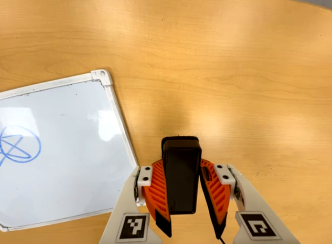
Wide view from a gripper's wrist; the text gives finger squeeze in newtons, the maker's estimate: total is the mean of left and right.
{"total": 8.9, "left": 7.6, "right": 10.3}